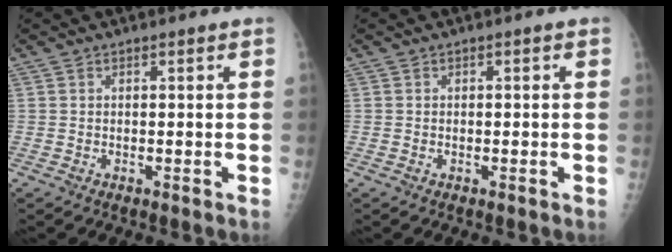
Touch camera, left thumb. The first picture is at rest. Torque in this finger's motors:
{"motor_torque": [-0.39, 0.39, -0.12, 0.12, 0.00]}